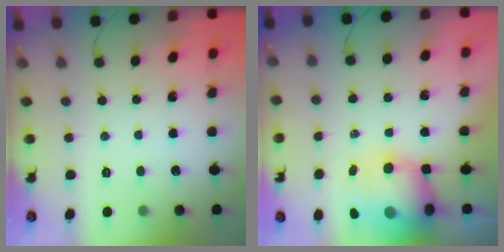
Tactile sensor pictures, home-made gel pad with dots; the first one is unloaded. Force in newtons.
{"total": 12.0, "press": 11.7, "slide": 2.7}